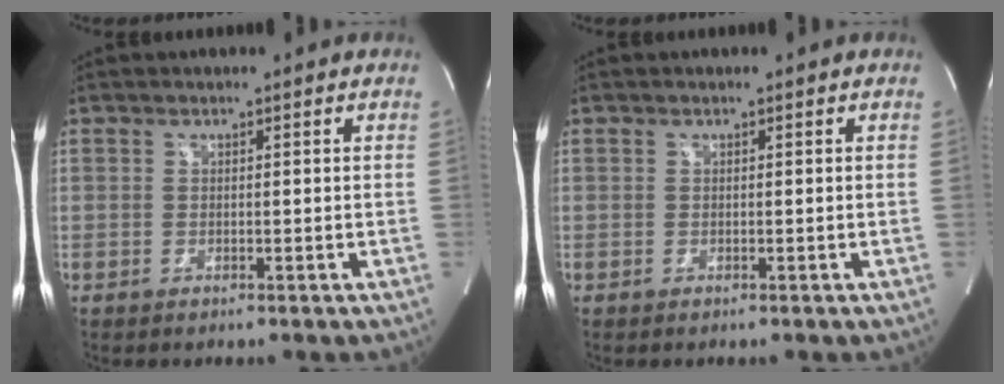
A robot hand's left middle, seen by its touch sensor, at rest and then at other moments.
{"total": 0.0}